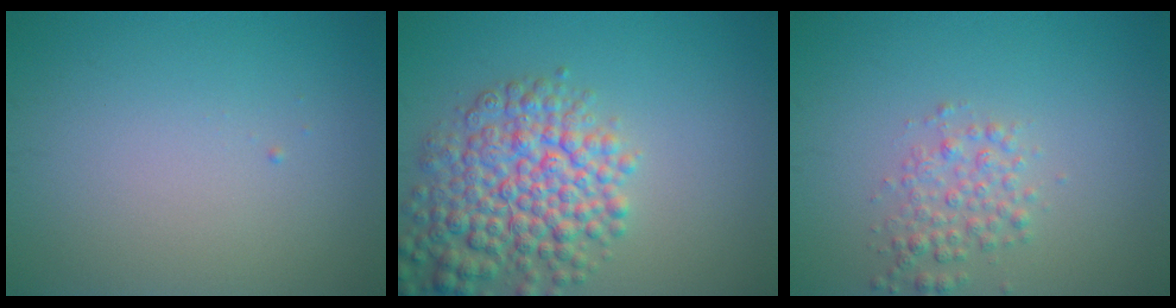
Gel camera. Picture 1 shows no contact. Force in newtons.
{"total": 7.2, "press": 7.2, "slide": 0.3}
{"total": 2.4, "press": 2.4, "slide": 0.1}